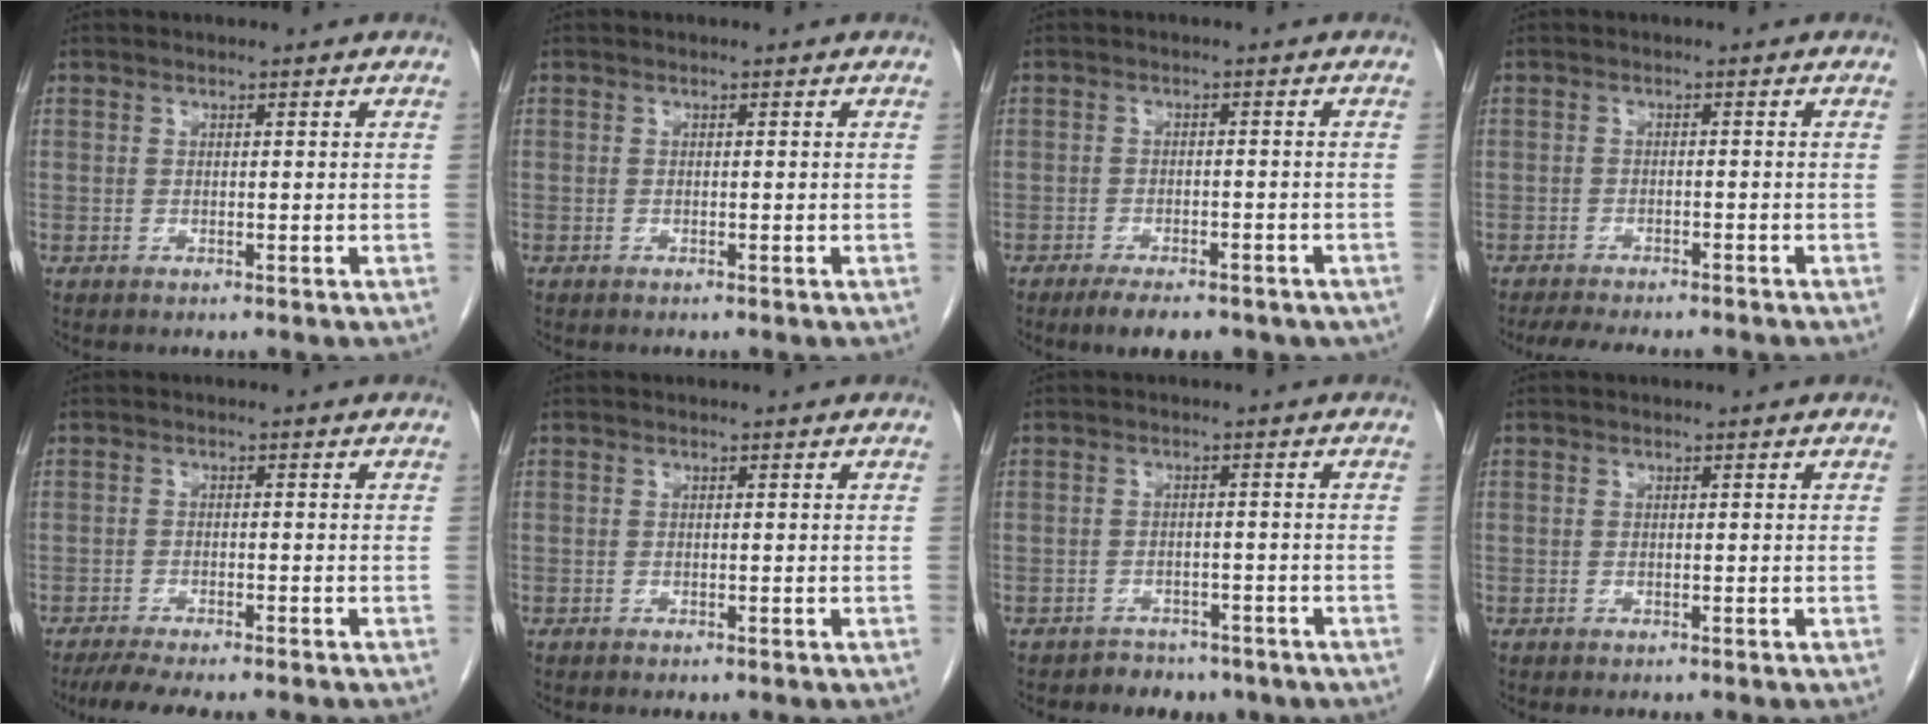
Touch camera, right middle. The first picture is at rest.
{"total": 0.0}
{"total": 9.7, "force": [-7.2, 3.7, 5.4], "torque": [-0.060, 0.000, -0.092]}
{"total": 8.9, "force": [-7.8, 2.0, 3.7], "torque": [-0.053, -0.009, -0.108]}
{"total": 6.8, "force": [-5.7, 0.6, 3.6], "torque": [-0.050, -0.012, -0.089]}
{"total": 0.0}
{"total": 4.6, "force": [-3.6, 2.8, 0.5], "torque": [-0.008, 0.011, -0.044]}
{"total": 0.0}